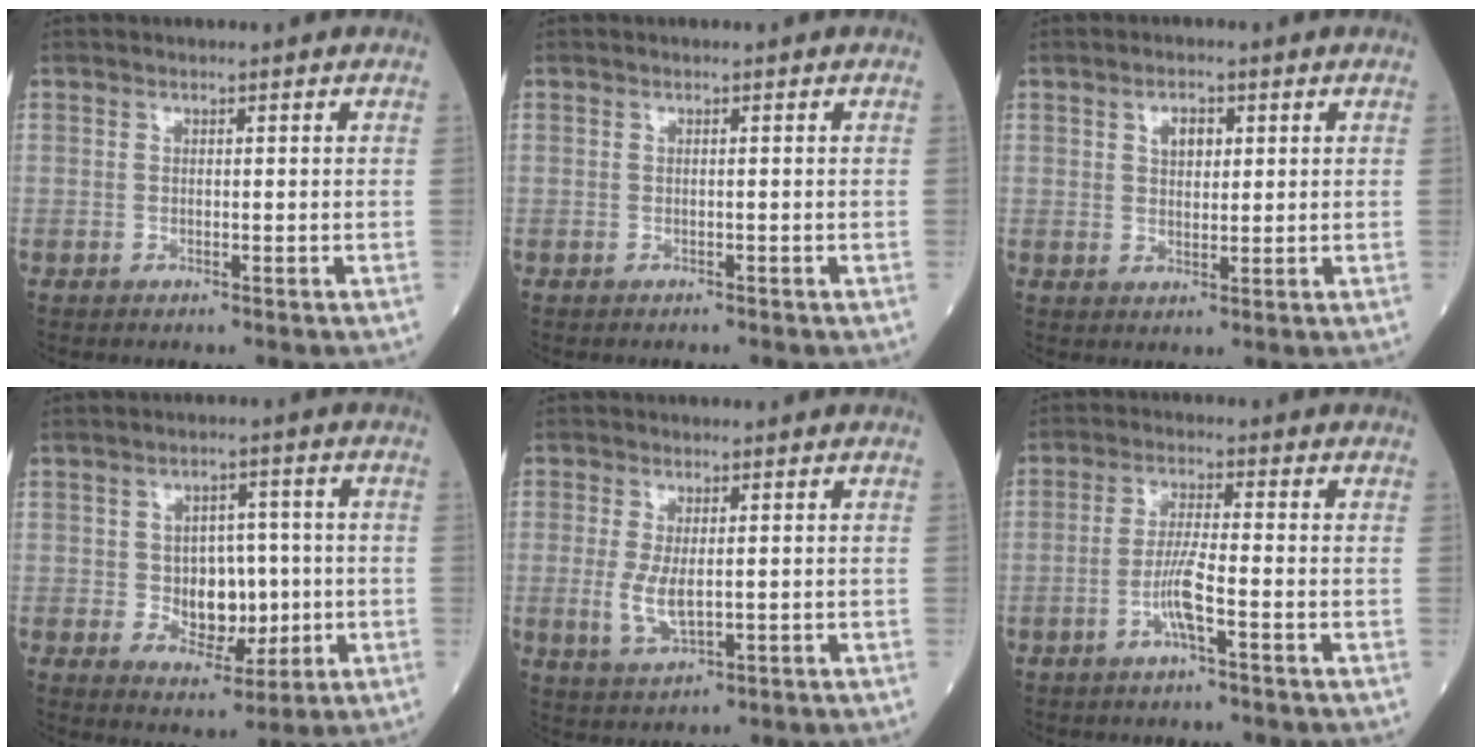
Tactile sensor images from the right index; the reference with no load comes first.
{"total": 0.0}
{"total": 3.1, "force": [1.2, 1.7, 2.3], "torque": [-0.038, 0.004, 0.020]}
{"total": 7.6, "force": [-0.6, 4.9, 5.8], "torque": [-0.087, 0.008, 0.000]}
{"total": 5.0, "force": [-0.4, 1.8, 4.6], "torque": [-0.100, -0.012, -0.002]}
{"total": 4.6, "force": [-1.9, 0.0, 4.2], "torque": [-0.087, 0.004, -0.035]}